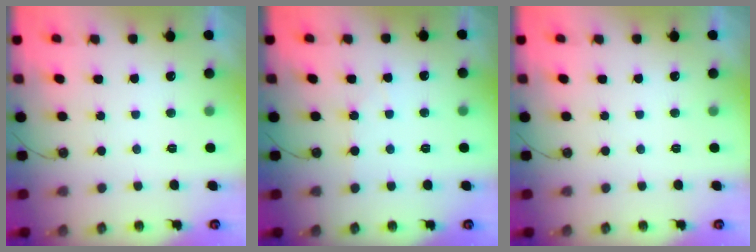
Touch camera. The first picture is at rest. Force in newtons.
{"total": 3.6, "press": 3.5, "slide": 0.6}
{"total": 0.0}